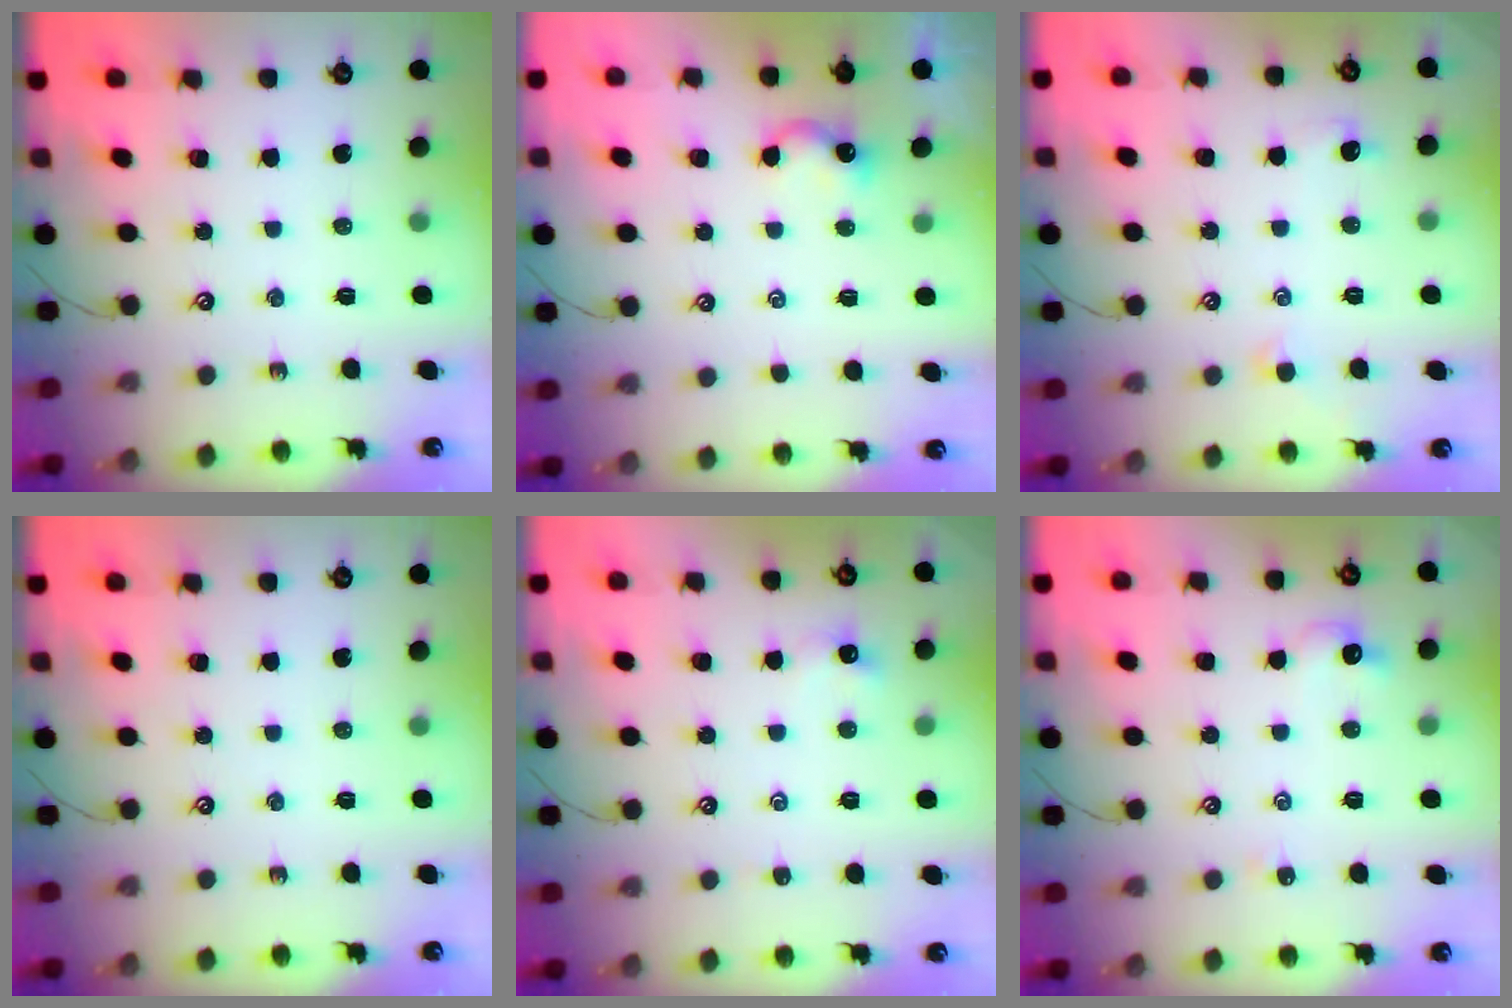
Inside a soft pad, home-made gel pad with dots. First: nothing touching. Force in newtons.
{"total": 2.5, "press": 2.5, "slide": 0.2}
{"total": 0.6, "press": 0.2, "slide": 0.6}
{"total": 0.0}
{"total": 0.6, "press": 0.5, "slide": 0.4}
{"total": 2.7, "press": 2.6, "slide": 0.5}